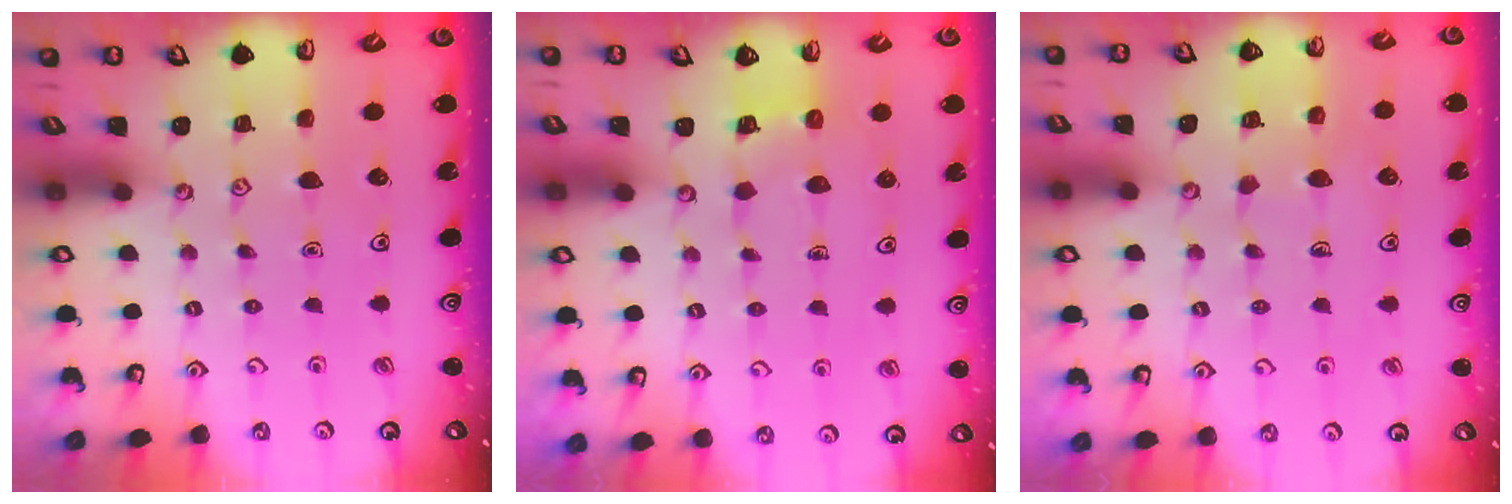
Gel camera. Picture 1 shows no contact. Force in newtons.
{"total": 2.5, "press": 2.5, "slide": 0.1}
{"total": 6.0, "press": 6.0, "slide": 0.5}